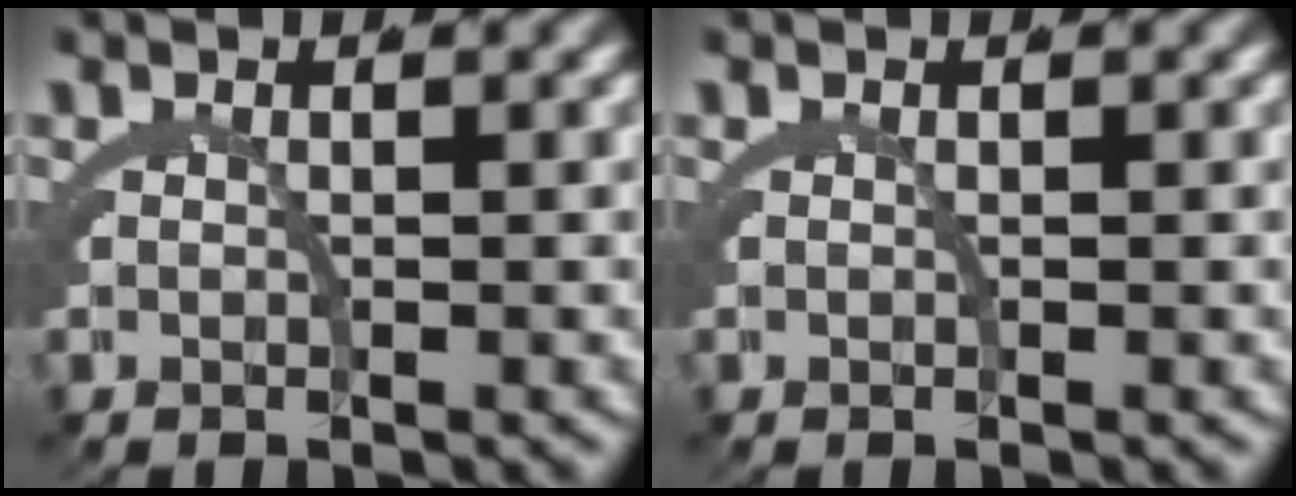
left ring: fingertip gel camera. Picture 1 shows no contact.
{"total": 0.0}